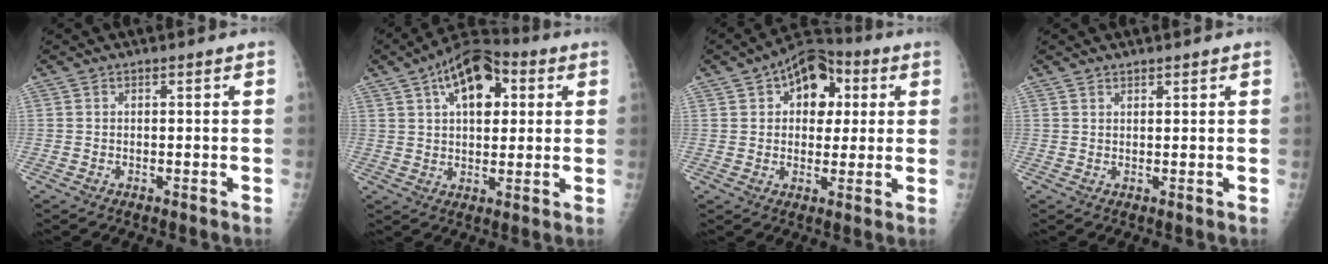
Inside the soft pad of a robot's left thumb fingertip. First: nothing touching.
{"total": 13.4, "force": [4.7, 7.5, 10.0], "torque": [-0.124, 0.009, 0.069]}
{"total": 11.6, "force": [3.4, 7.9, 7.8], "torque": [-0.066, 0.011, 0.042]}
{"total": 0.8, "force": [0.7, 0.3, 0.1], "torque": [0.005, -0.006, 0.012]}